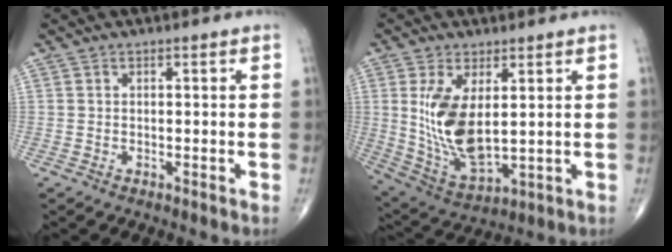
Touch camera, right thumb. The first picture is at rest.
{"total": 12.9, "force": [2.2, 6.2, 11.1], "torque": [-0.209, -0.022, 0.062]}